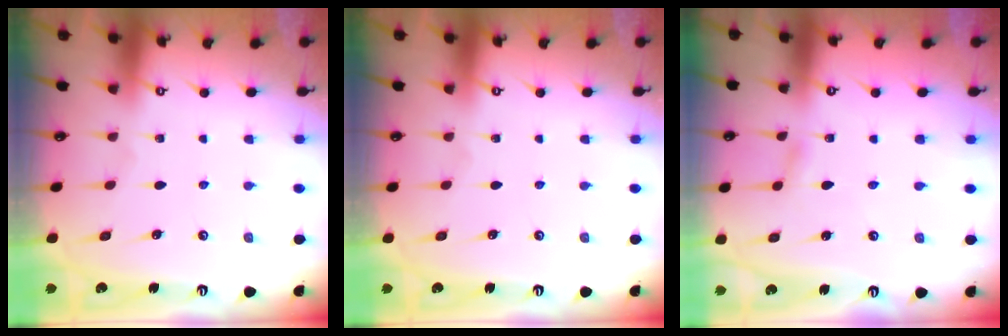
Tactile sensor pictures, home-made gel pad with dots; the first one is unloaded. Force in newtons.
{"total": 0.0}
{"total": 2.9, "press": 2.9, "slide": 0.3}